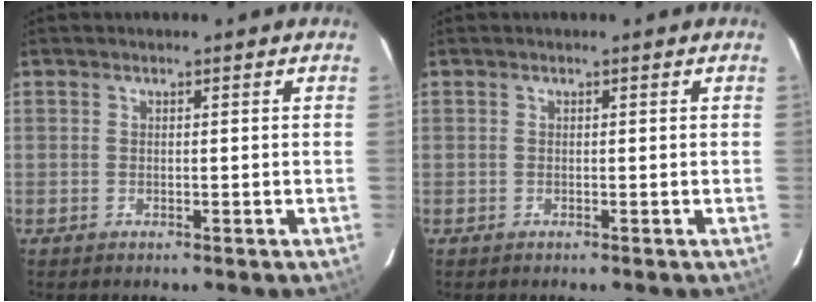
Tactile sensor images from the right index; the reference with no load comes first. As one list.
[{"total": 0.0}]